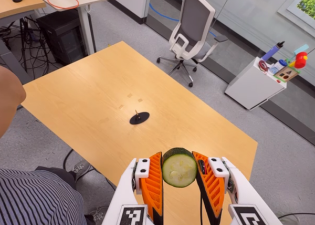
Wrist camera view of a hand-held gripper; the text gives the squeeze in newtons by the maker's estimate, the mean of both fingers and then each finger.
{"total": 9.5, "left": 8.7, "right": 10.4}